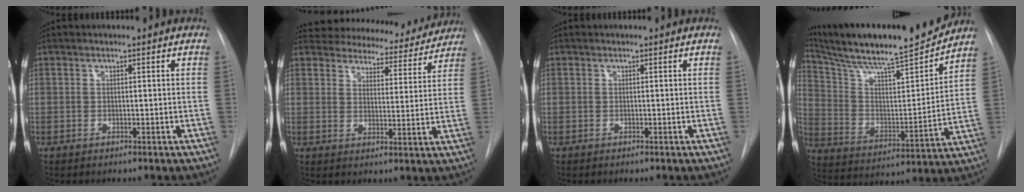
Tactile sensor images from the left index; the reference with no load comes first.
{"total": 17.2, "force": [16.2, 4.8, 3.5], "torque": [-0.040, -0.010, 0.200]}
{"total": 0.0}
{"total": 21.1, "force": [19.2, 0.4, 8.8], "torque": [-0.166, -0.029, 0.306]}